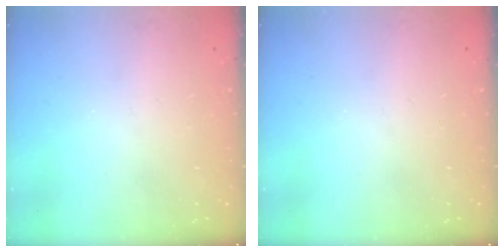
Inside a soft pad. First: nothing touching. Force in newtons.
{"total": 0.0}